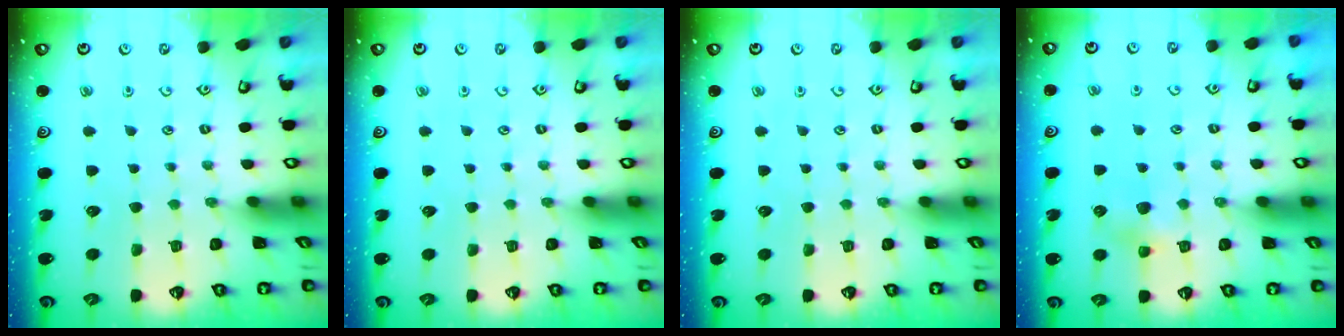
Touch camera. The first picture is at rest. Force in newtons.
{"total": 0.0}
{"total": 0.0}
{"total": 5.4, "press": 5.3, "slide": 0.5}